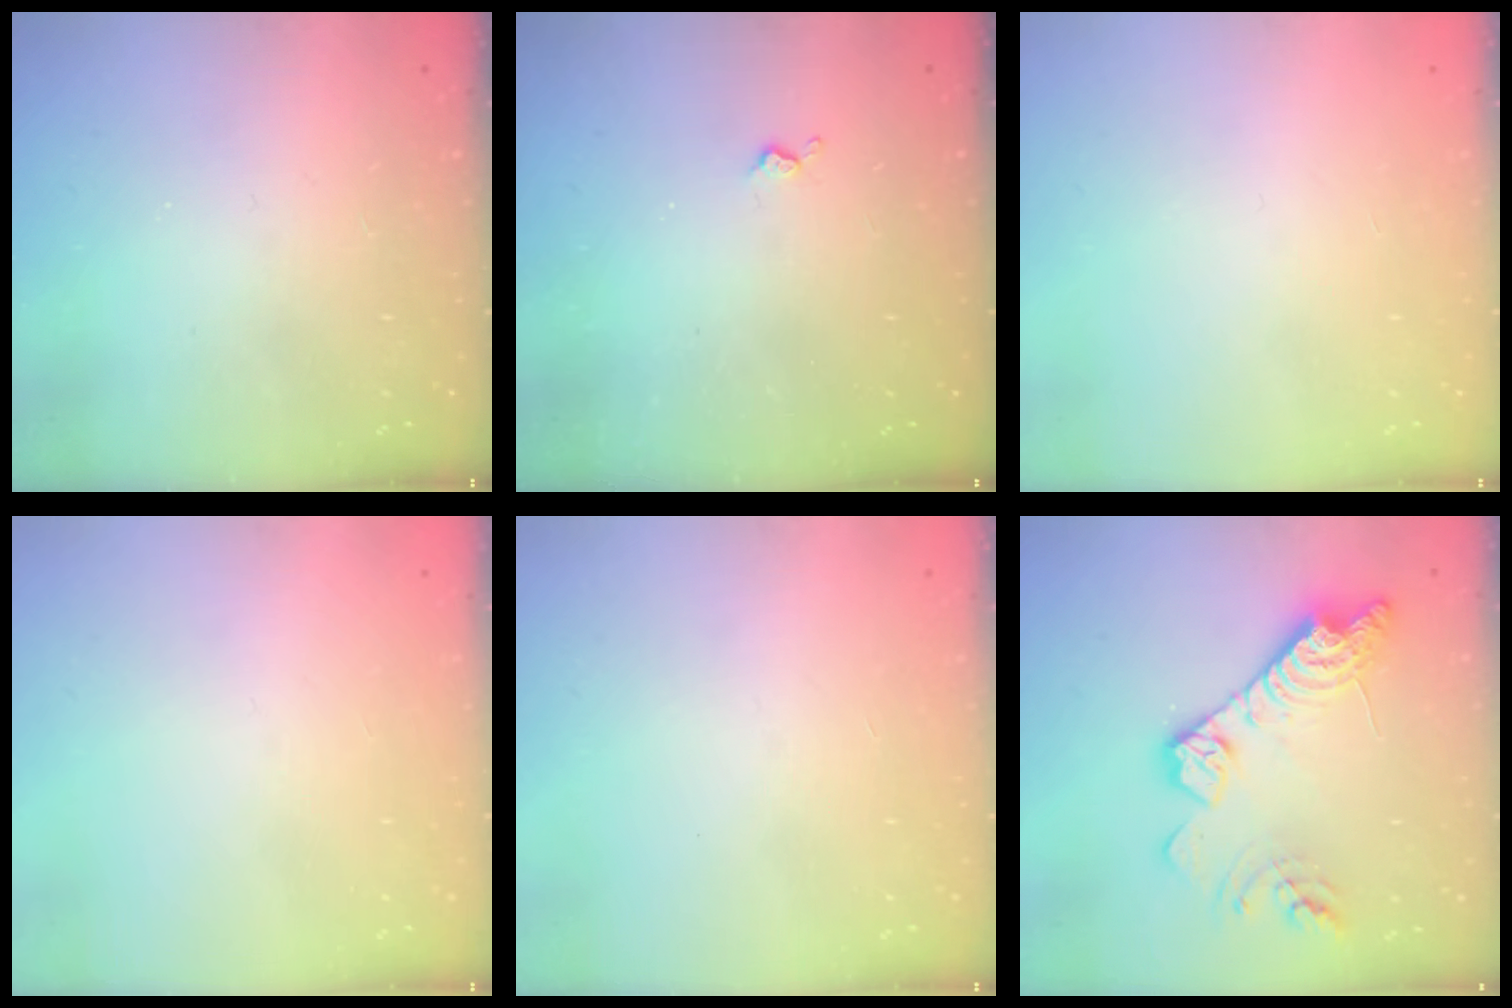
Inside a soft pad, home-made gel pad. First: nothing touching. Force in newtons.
{"total": 3.0, "press": 2.9, "slide": 0.4}
{"total": 0.0}
{"total": 0.0}
{"total": 0.0}
{"total": 17.2, "press": 17.2, "slide": 1.4}